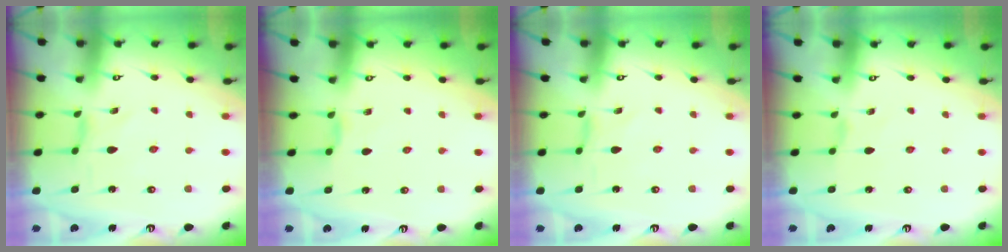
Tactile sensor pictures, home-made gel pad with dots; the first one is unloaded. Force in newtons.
{"total": 1.9, "press": 1.9, "slide": 0.4}
{"total": 0.0}
{"total": 0.0}